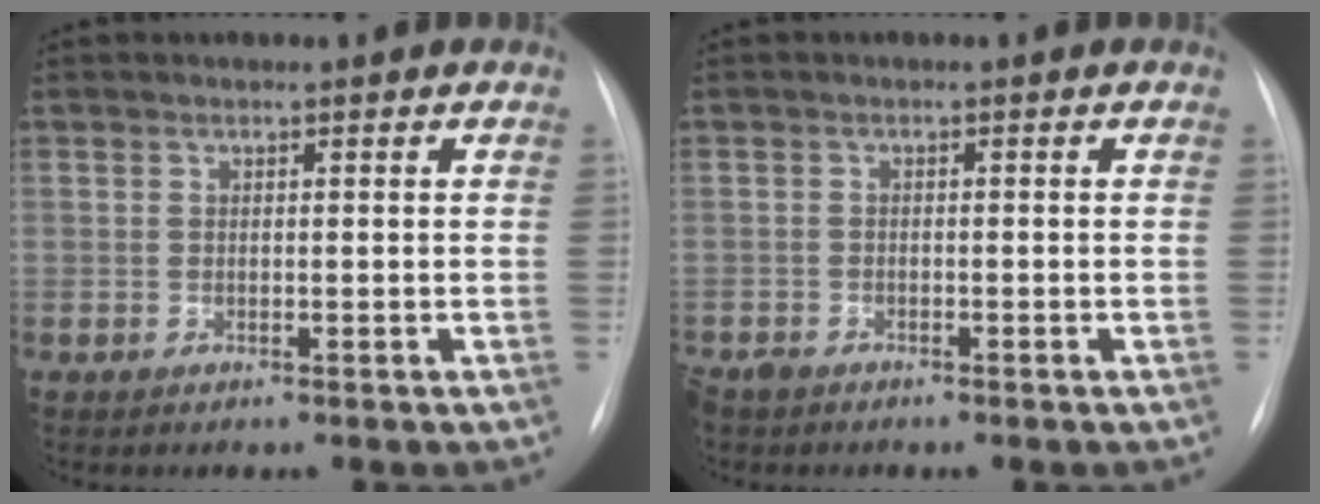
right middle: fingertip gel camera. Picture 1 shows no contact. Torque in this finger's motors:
{"motor_torque": [0.07, -0.08, 0.04, 0.04]}